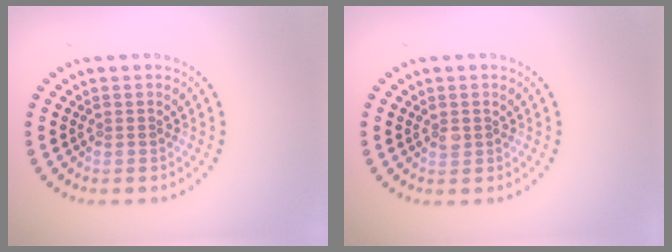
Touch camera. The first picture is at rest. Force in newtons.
{"total": 0.6, "press": 0.5, "slide": 0.3}